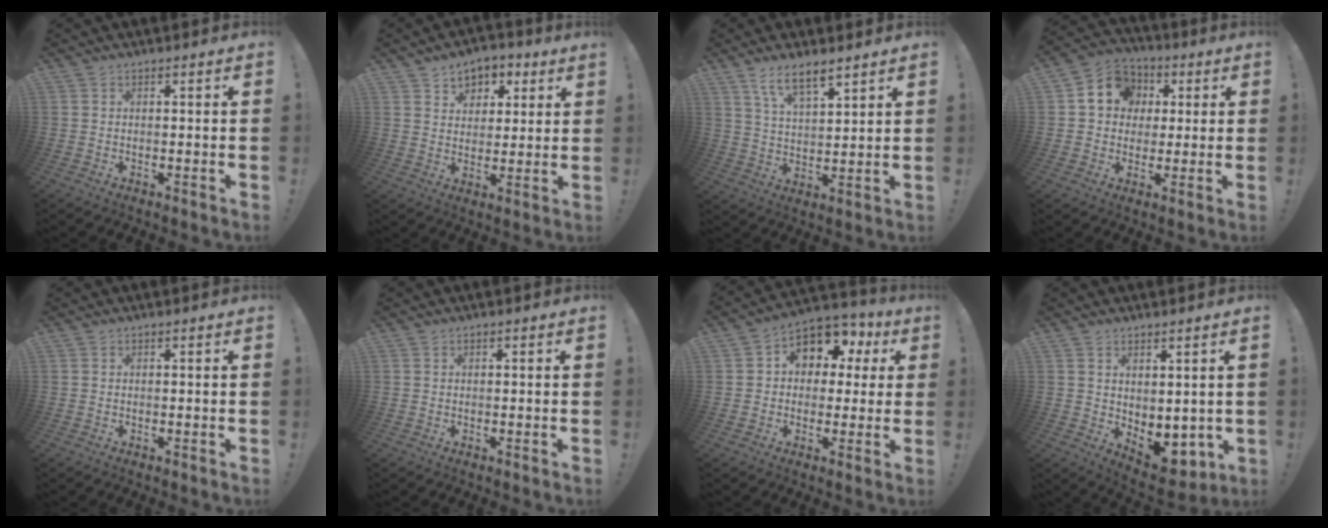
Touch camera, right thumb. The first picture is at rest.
{"total": 6.4, "force": [3.4, 5.3, 1.4], "torque": [-0.011, -0.024, 0.065]}
{"total": 8.5, "force": [6.3, 2.6, 5.0], "torque": [-0.078, -0.036, 0.113]}
{"total": 11.5, "force": [2.7, 10.0, 5.0], "torque": [-0.061, 0.003, 0.056]}
{"total": 0.0}
{"total": 0.0}
{"total": 9.4, "force": [3.6, 7.3, 4.8], "torque": [-0.071, -0.022, 0.069]}
{"total": 6.0, "force": [-0.1, 4.6, 3.9], "torque": [-0.025, -0.011, 0.009]}